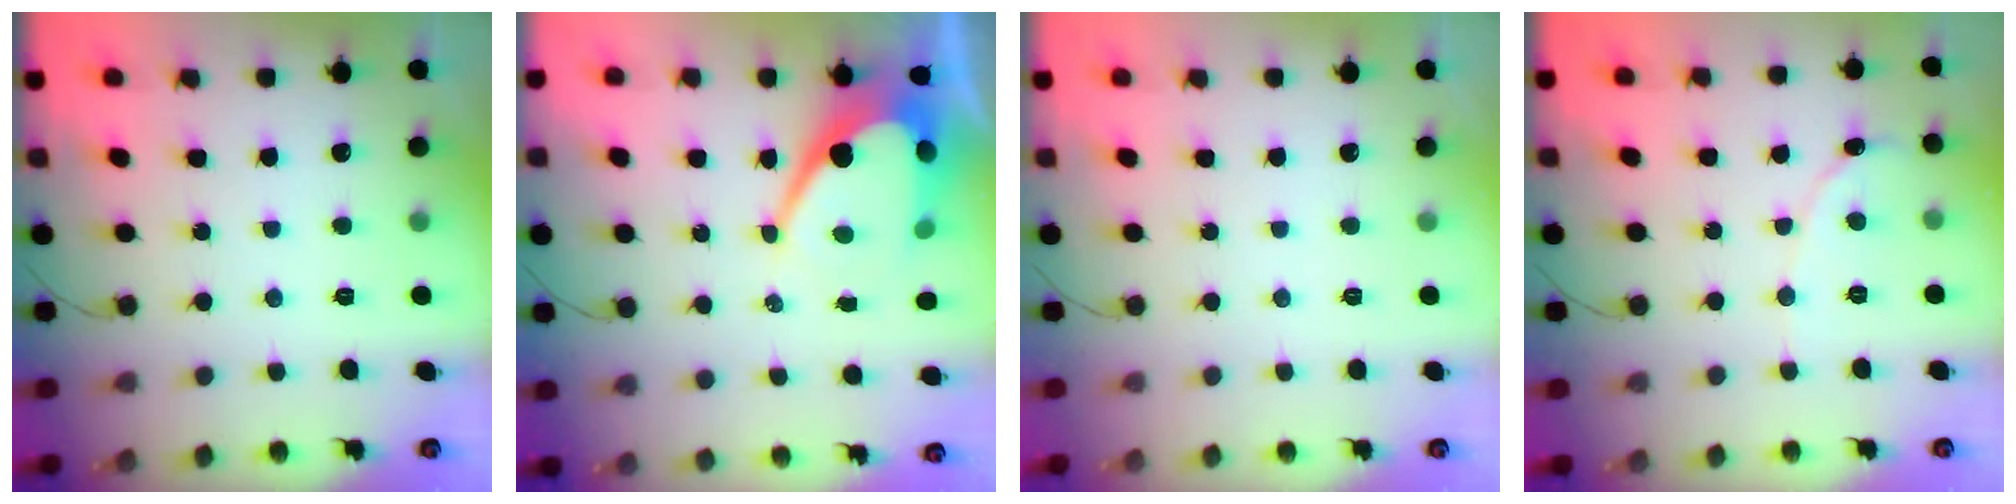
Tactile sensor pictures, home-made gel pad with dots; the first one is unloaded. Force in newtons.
{"total": 13.5, "press": 13.4, "slide": 0.9}
{"total": 0.0}
{"total": 2.1, "press": 2.1, "slide": 0.2}